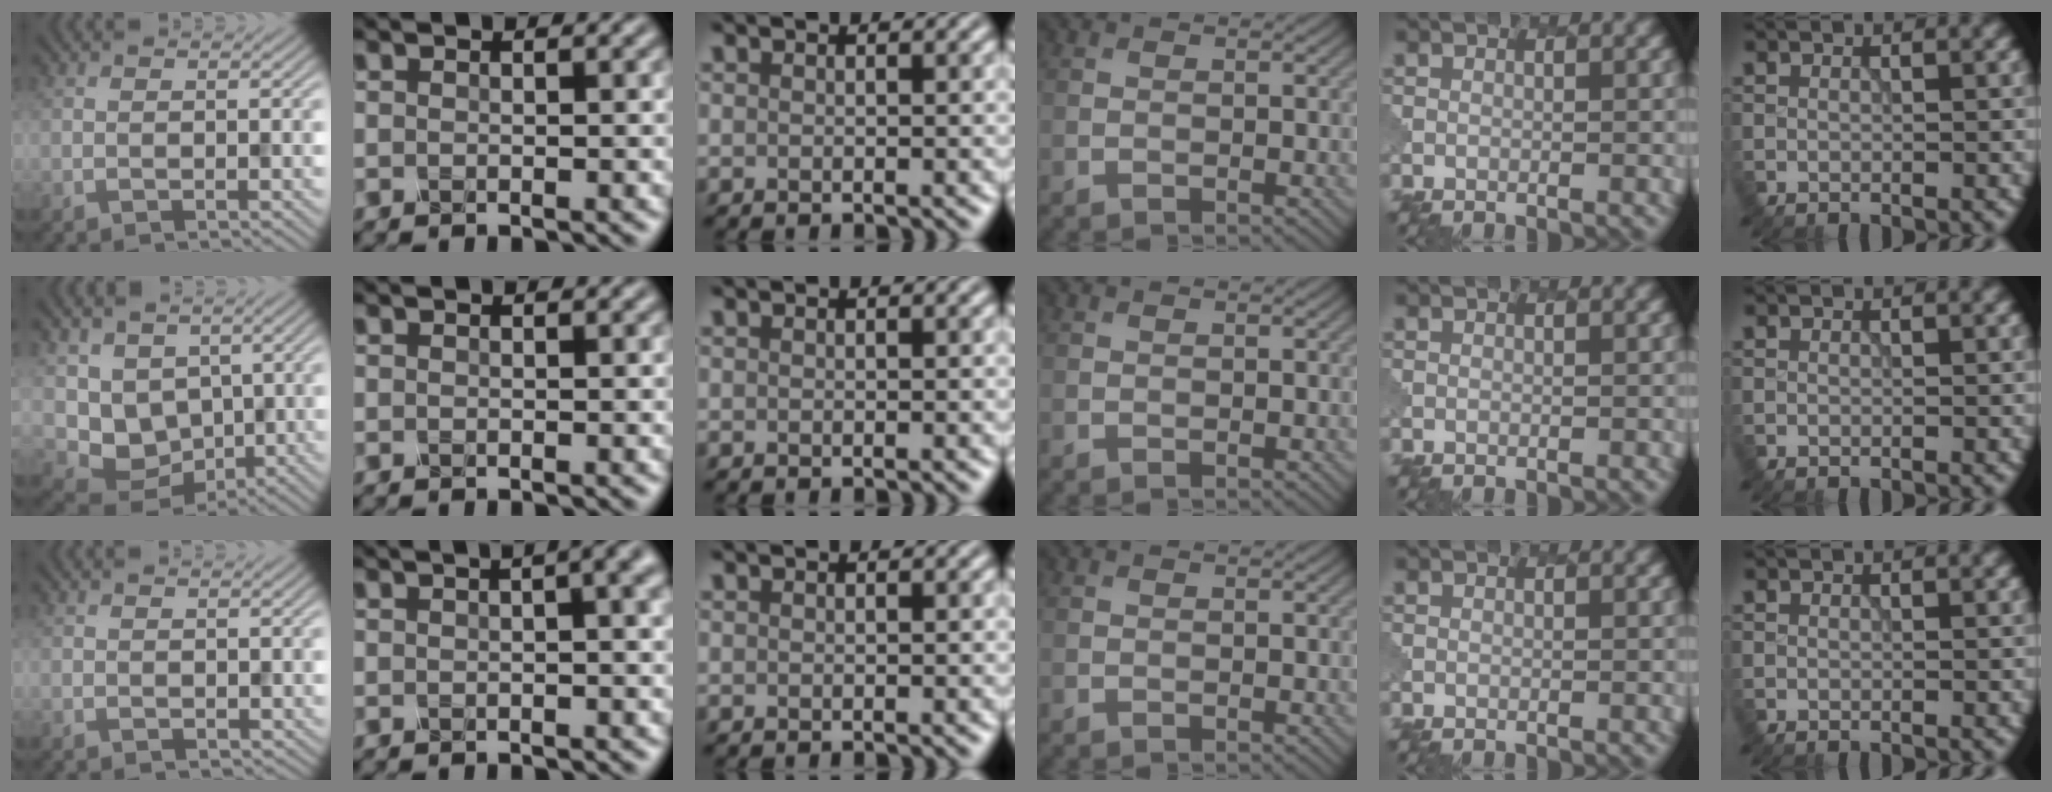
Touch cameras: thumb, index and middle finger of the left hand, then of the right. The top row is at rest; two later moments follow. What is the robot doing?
{"motion": "dispense", "object": "syringe"}